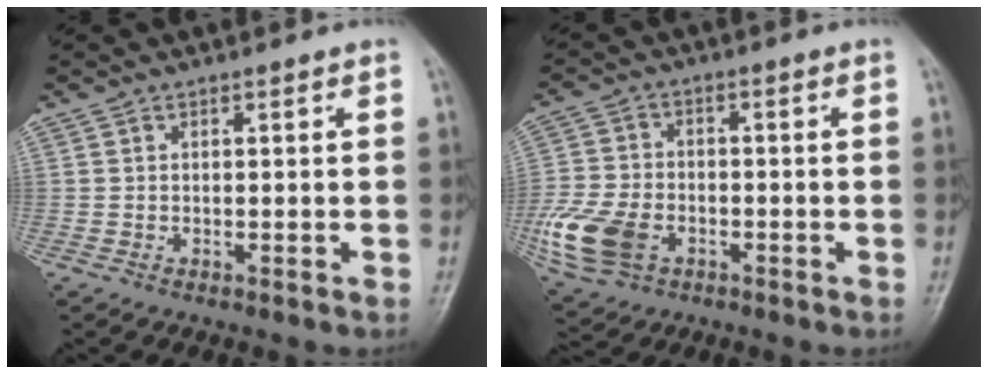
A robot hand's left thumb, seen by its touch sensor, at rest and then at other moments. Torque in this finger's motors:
{"motor_torque": [1.00, 1.73, 0.63, 0.06, 0.17]}